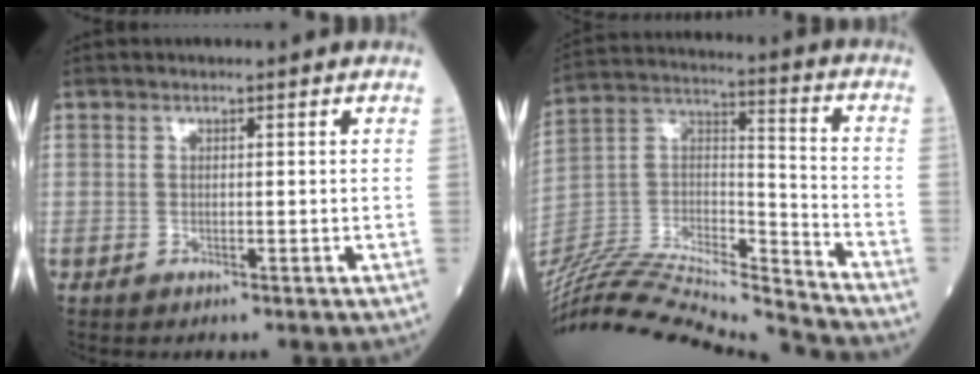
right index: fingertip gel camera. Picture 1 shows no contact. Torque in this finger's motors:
{"motor_torque": [-0.15, -0.52, -0.82, -0.21]}